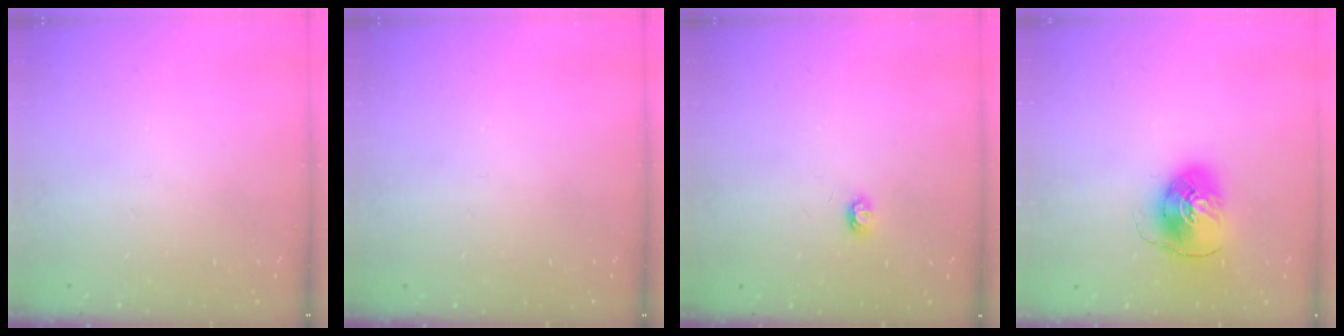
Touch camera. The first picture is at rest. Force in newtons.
{"total": 0.0}
{"total": 3.4, "press": 3.4, "slide": 0.5}
{"total": 8.5, "press": 8.4, "slide": 0.7}